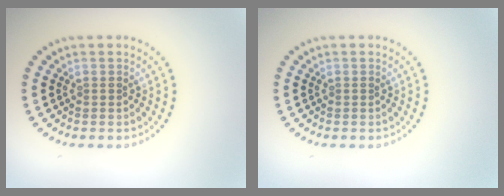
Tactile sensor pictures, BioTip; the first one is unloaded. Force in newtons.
{"total": 0.0}